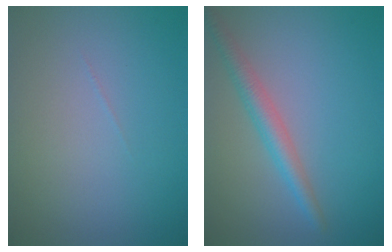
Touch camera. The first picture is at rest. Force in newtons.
{"total": 2.9, "press": 2.9, "slide": 0.2}